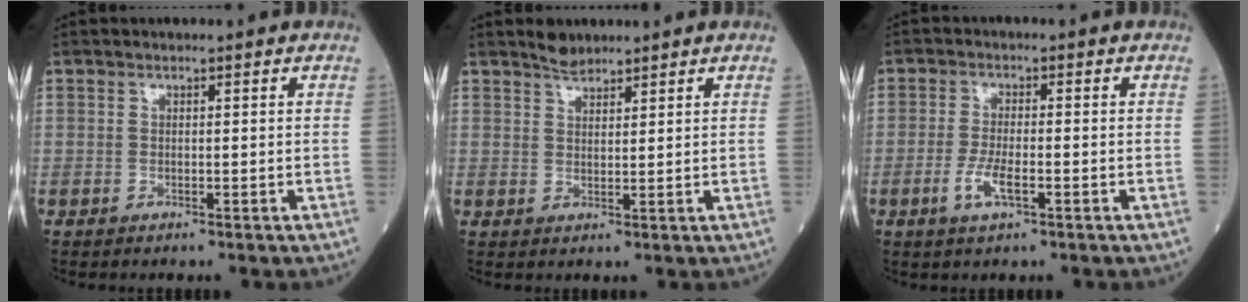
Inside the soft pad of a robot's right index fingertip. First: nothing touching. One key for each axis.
{"total": 2.6, "fx": 2.4, "fy": 0.7, "fz": 0.6, "tx": -0.012, "ty": 0.002, "tz": 0.043}
{"total": 4.0, "fx": -1.5, "fy": 1.0, "fz": 3.6, "tx": -0.078, "ty": -0.002, "tz": -0.026}